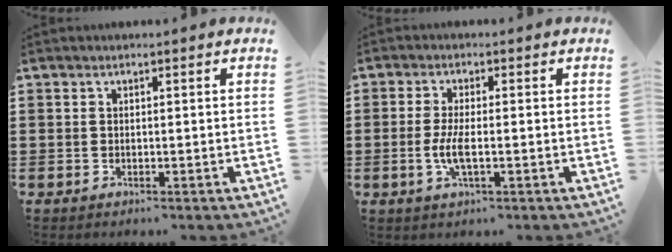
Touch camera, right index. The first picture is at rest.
{"total": 4.2, "force": [-0.9, 1.1, 3.9], "torque": [-0.089, -0.005, -0.023]}